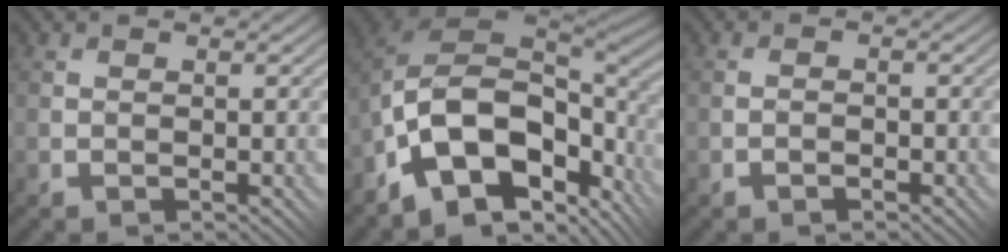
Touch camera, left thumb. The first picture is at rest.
{"total": 14.6, "force": [-5.8, 8.1, 10.6], "torque": [-0.205, -0.016, -0.097]}
{"total": 1.0, "force": [-0.7, 0.4, 0.6], "torque": [0.000, 0.009, -0.014]}